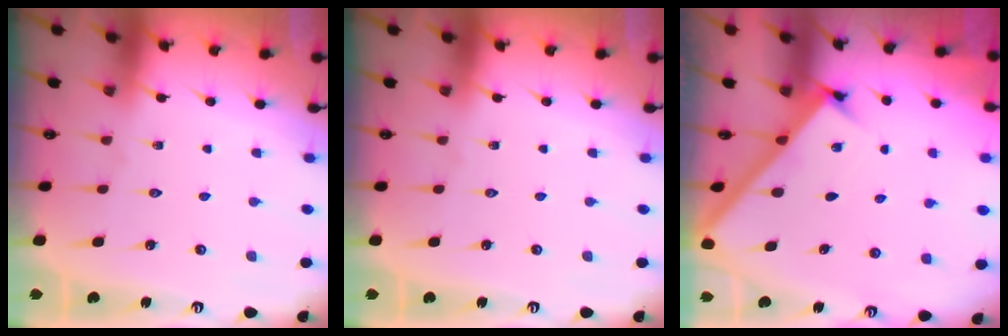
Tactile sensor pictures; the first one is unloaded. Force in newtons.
{"total": 0.0}
{"total": 2.6, "press": 2.6, "slide": 0.3}